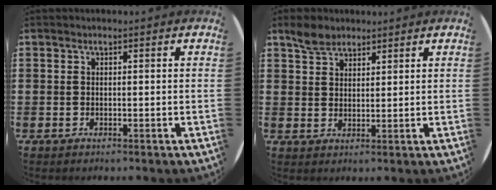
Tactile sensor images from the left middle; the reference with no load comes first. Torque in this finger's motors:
{"motor_torque": [0.44, -0.47, -0.10, -0.04]}